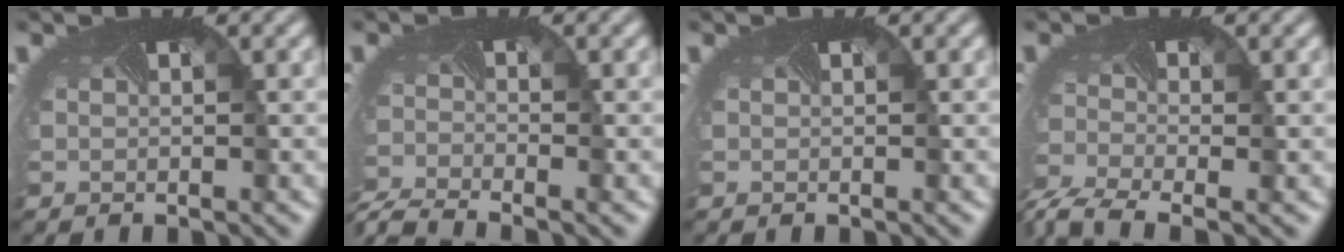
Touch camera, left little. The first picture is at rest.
{"total": 4.8, "force": [-4.5, 0.7, 1.7], "torque": [-0.042, -0.033, -0.088]}
{"total": 0.0}
{"total": 5.1, "force": [-4.1, 1.7, 2.6], "torque": [-0.074, -0.034, -0.079]}